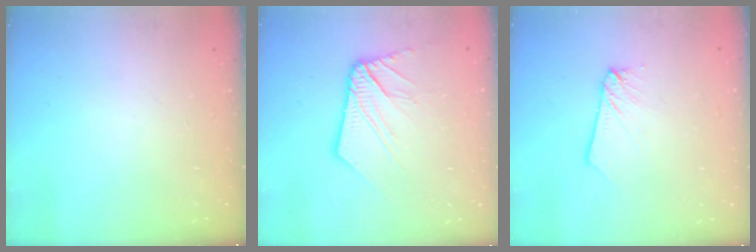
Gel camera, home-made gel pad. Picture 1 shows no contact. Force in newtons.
{"total": 12.3, "press": 12.2, "slide": 1.5}
{"total": 2.2, "press": 2.2, "slide": 0.1}